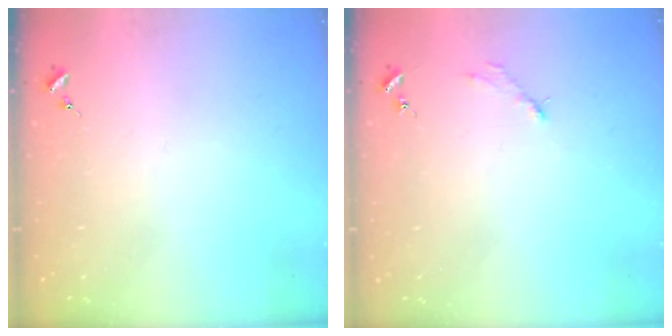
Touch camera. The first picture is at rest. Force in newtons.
{"total": 2.6, "press": 2.6, "slide": 0.3}